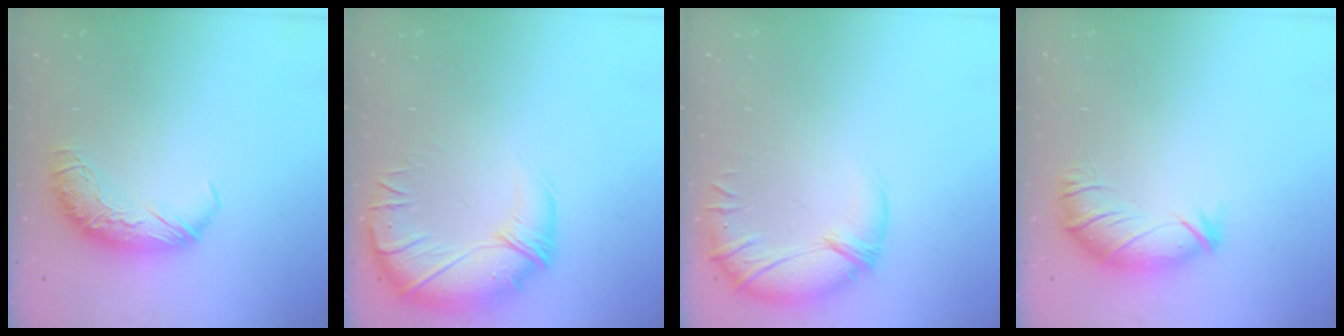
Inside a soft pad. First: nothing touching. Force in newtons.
{"total": 3.4, "press": 1.1, "slide": 3.2}
{"total": 3.0, "press": 1.5, "slide": 2.6}
{"total": 3.2, "press": 2.5, "slide": 2.0}